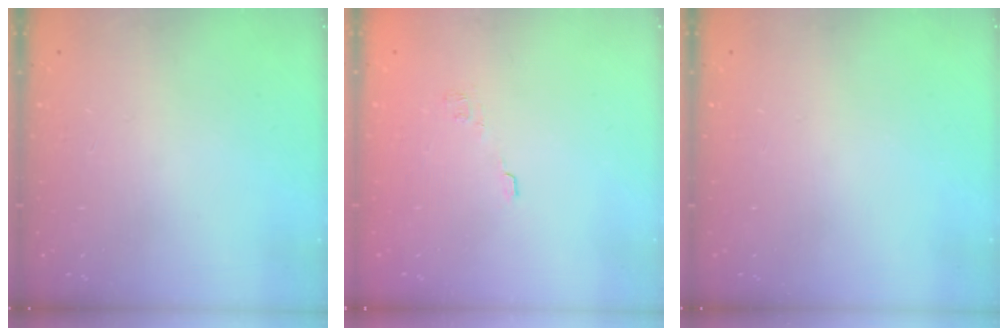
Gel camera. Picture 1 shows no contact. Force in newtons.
{"total": 6.5, "press": 6.4, "slide": 1.1}
{"total": 0.0}